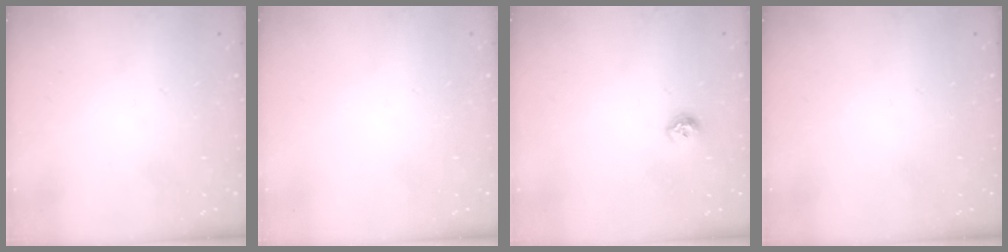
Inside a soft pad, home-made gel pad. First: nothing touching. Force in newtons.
{"total": 0.0}
{"total": 7.2, "press": 7.1, "slide": 1.0}
{"total": 0.0}